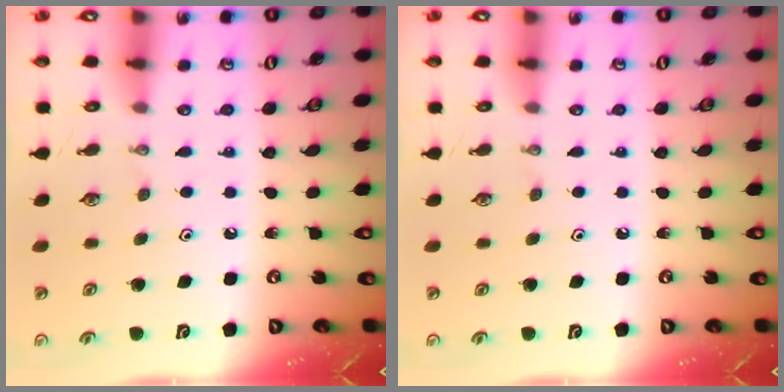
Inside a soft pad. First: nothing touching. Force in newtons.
{"total": 0.0}